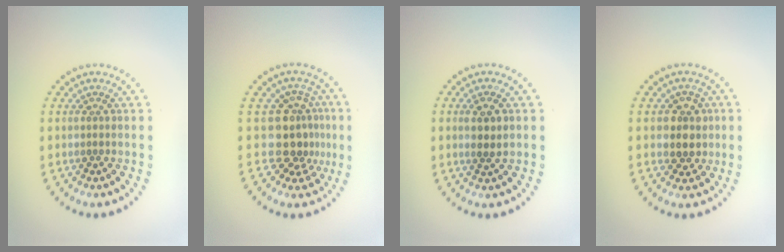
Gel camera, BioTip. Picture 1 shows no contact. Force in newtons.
{"total": 4.0, "press": 2.9, "slide": 2.7}
{"total": 1.9, "press": 1.7, "slide": 0.7}
{"total": 2.8, "press": 2.6, "slide": 1.1}